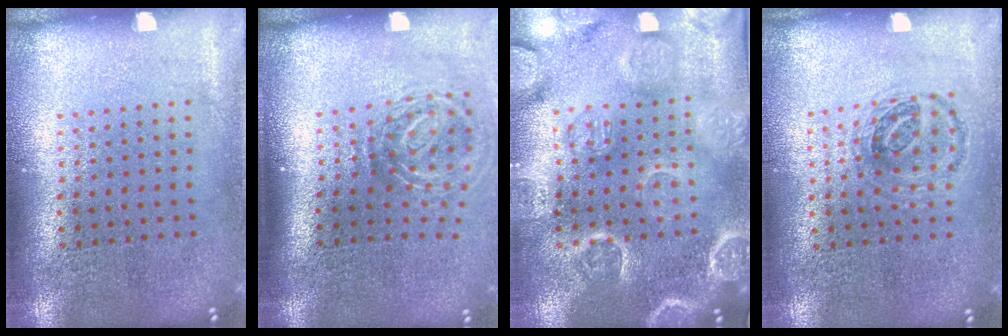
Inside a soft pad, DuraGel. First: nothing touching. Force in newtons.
{"total": 2.0, "press": 1.2, "slide": 1.6}
{"total": 3.9, "press": 3.7, "slide": 1.3}
{"total": 0.9, "press": 0.9, "slide": 0.2}